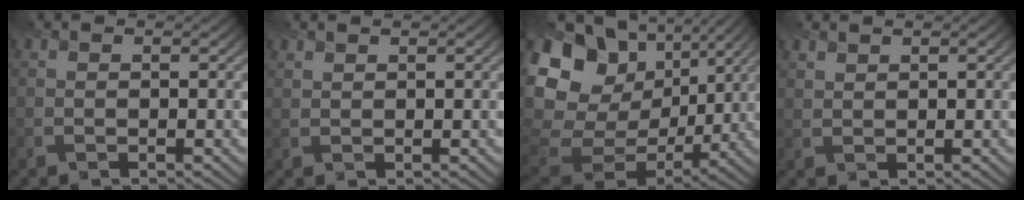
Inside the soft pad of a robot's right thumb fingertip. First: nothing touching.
{"total": 0.8, "force": [0.8, 0.1, 0.0], "torque": [-0.008, 0.000, 0.023]}
{"total": 19.0, "force": [5.4, 14.2, 11.5], "torque": [-0.264, 0.008, 0.119]}
{"total": 1.2, "force": [1.1, 0.3, 0.2], "torque": [-0.008, -0.001, 0.031]}